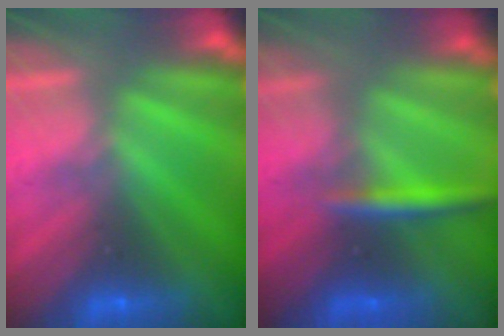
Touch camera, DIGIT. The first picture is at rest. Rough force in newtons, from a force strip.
{"total": 3.0}